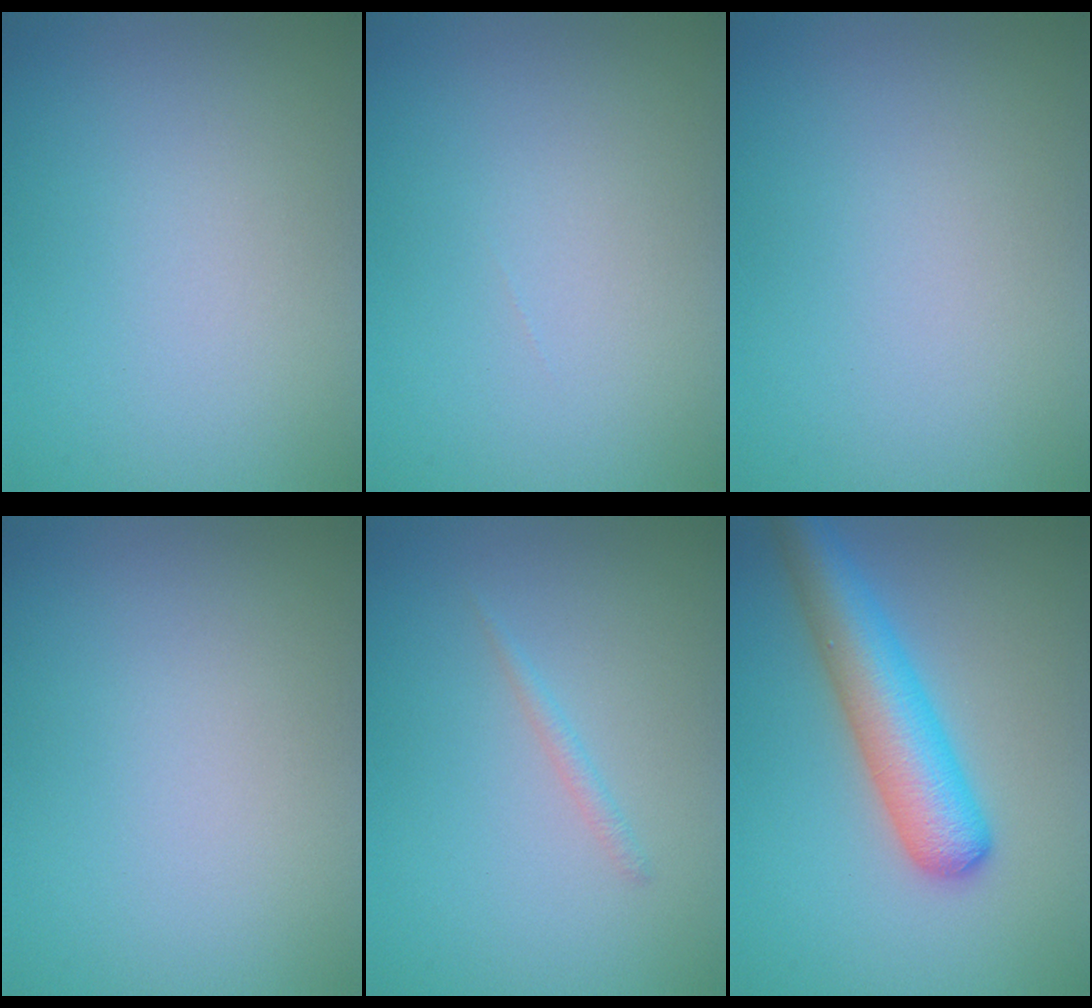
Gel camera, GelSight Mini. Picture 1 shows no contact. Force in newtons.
{"total": 0.0}
{"total": 0.0}
{"total": 0.0}
{"total": 0.8, "press": 0.8, "slide": 0.0}
{"total": 6.2, "press": 6.2, "slide": 0.2}